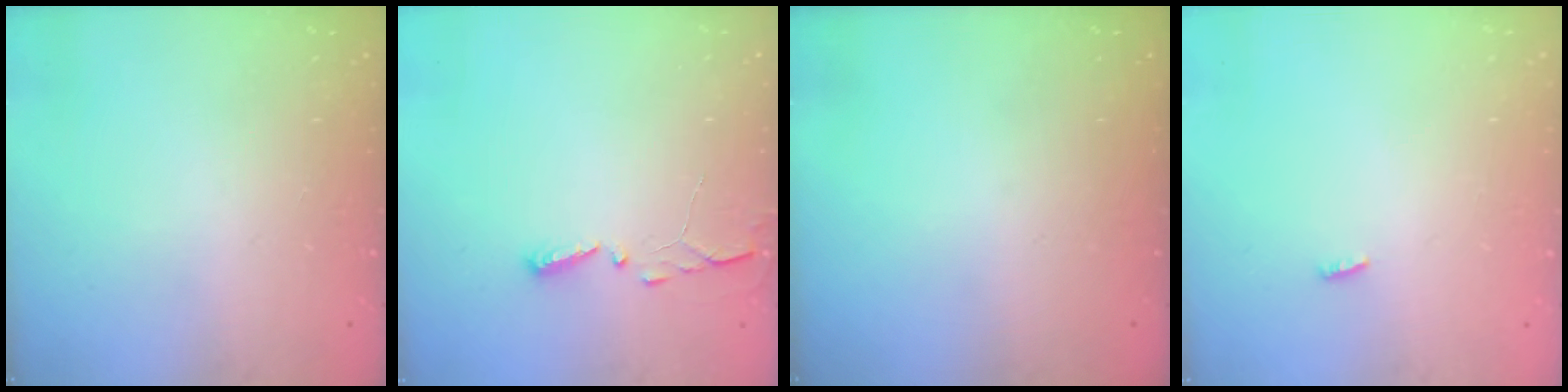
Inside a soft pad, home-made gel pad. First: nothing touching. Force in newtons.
{"total": 2.9, "press": 2.9, "slide": 0.4}
{"total": 0.0}
{"total": 2.3, "press": 2.1, "slide": 0.8}